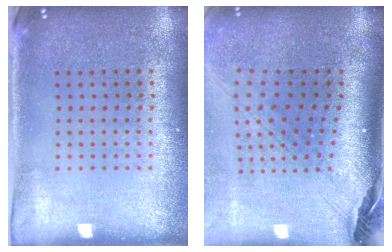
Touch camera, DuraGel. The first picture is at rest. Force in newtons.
{"total": 3.0, "press": 2.2, "slide": 2.1}